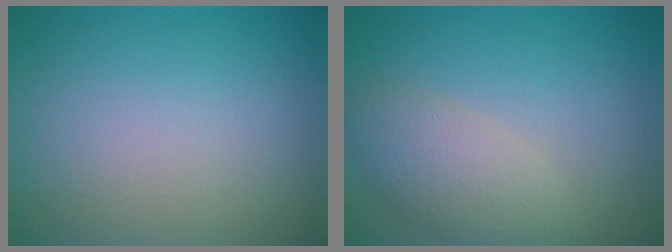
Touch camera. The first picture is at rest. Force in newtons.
{"total": 3.9, "press": 3.9, "slide": 0.1}